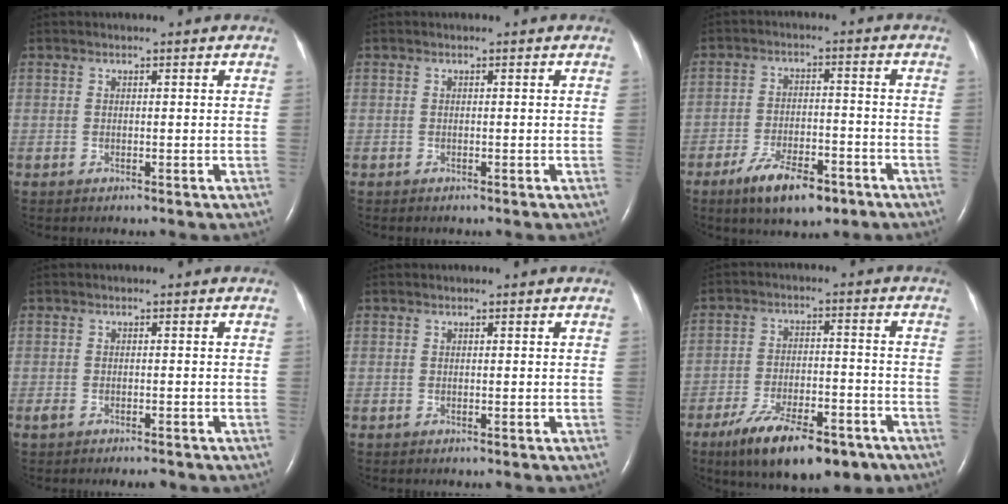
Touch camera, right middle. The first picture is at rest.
{"total": 0.0}
{"total": 8.7, "force": [-5.7, 3.2, 5.8], "torque": [-0.107, -0.005, -0.091]}
{"total": 2.9, "force": [-2.2, 1.0, 1.7], "torque": [-0.030, -0.005, -0.031]}
{"total": 0.0}
{"total": 14.6, "force": [-9.9, 5.2, 9.4], "torque": [-0.147, -0.010, -0.156]}